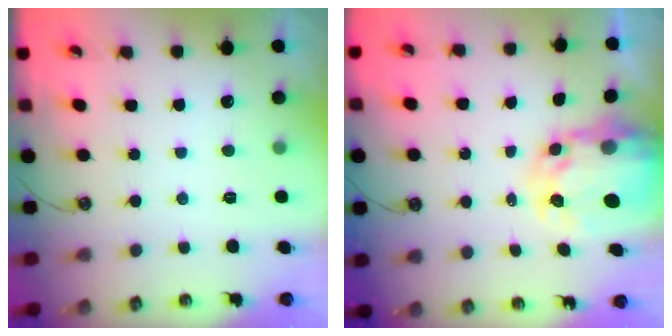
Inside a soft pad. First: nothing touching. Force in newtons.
{"total": 7.3, "press": 7.3, "slide": 0.7}